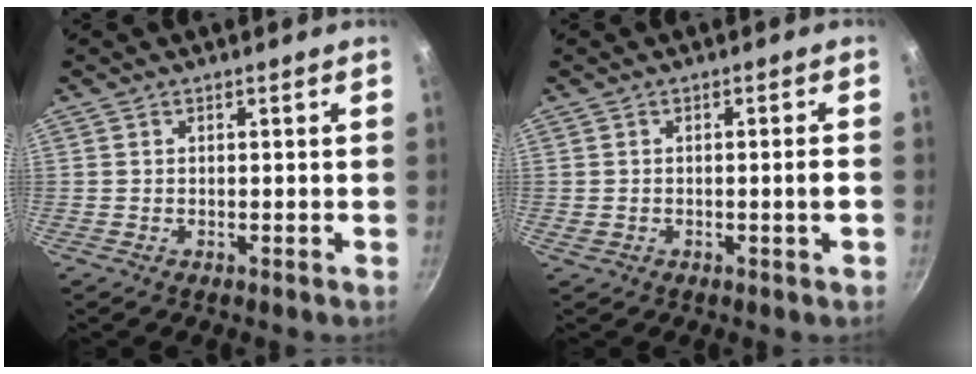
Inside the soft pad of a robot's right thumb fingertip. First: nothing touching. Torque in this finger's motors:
{"motor_torque": [3.23, 1.78, 1.91, -0.86, 1.05]}